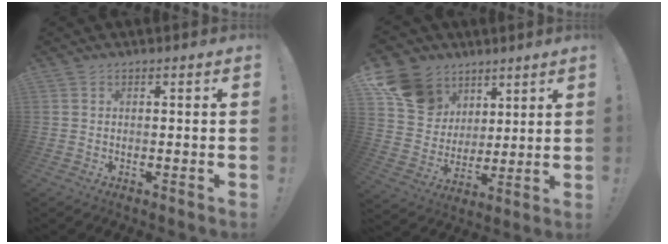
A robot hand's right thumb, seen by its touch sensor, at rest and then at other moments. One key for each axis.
{"total": 14.7, "fx": 7.9, "fy": 11.3, "fz": 5.0, "tx": -0.085, "ty": -0.044, "tz": 0.166}